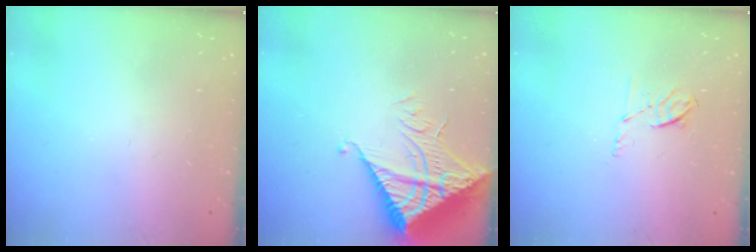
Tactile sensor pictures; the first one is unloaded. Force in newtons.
{"total": 12.1, "press": 12.0, "slide": 1.3}
{"total": 5.7, "press": 5.6, "slide": 1.2}